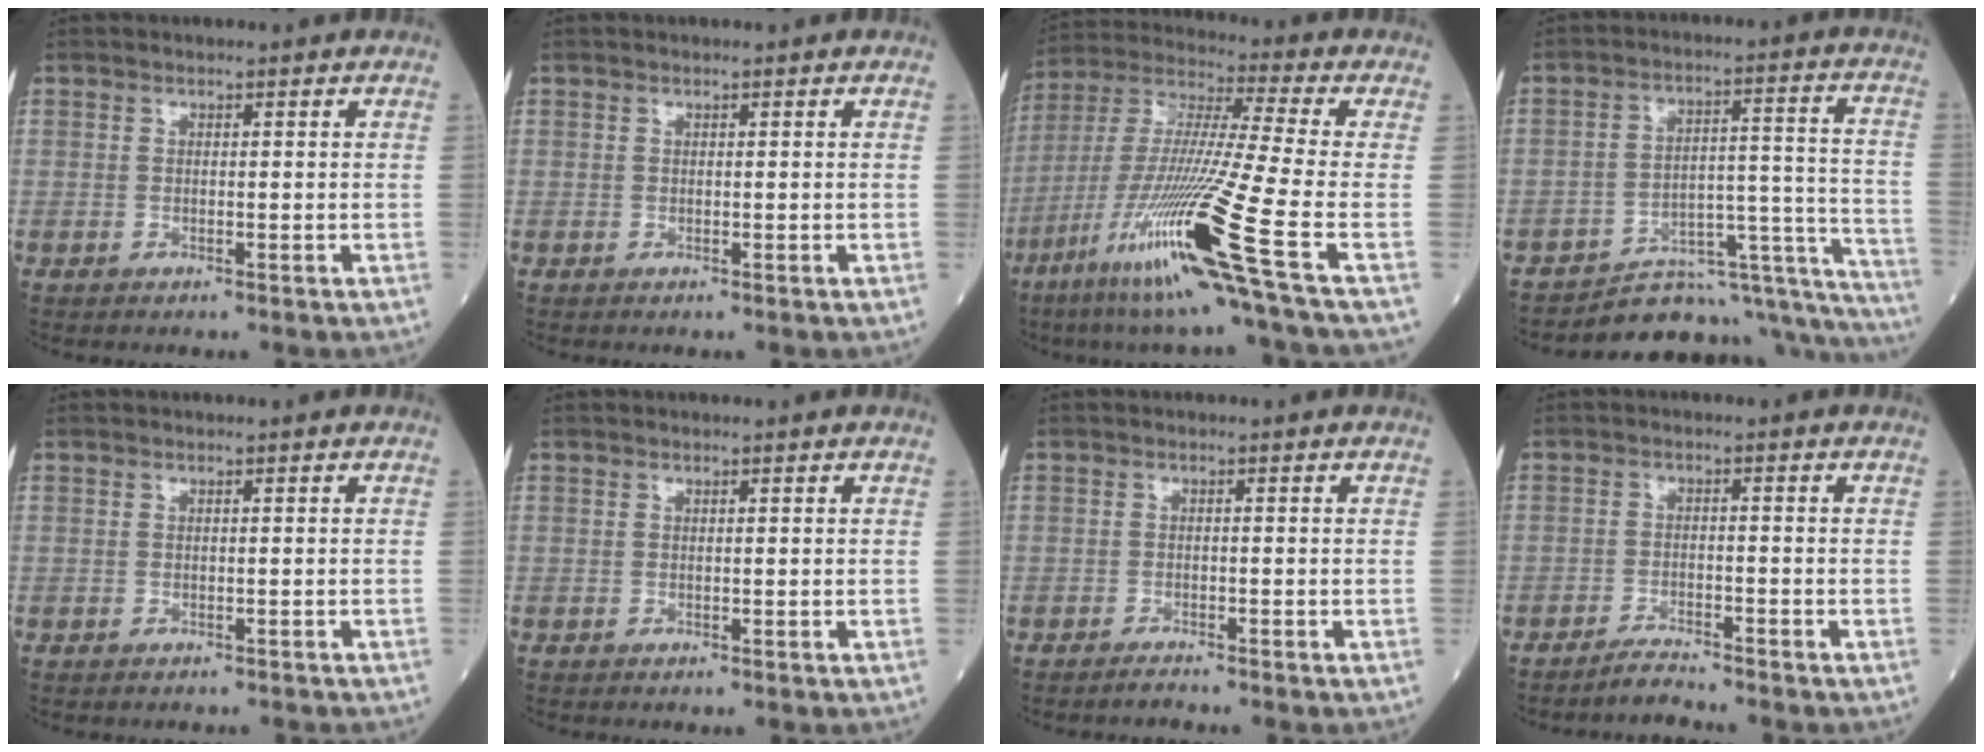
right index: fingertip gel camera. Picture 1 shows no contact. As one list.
[{"total": 0.0}, {"total": 21.1, "force": [-9.6, -1.8, 18.8], "torque": [-0.387, -0.044, -0.186]}, {"total": 19.4, "force": [-18.3, 3.8, 5.3], "torque": [-0.006, 0.062, -0.243]}, {"total": 1.1, "force": [-1.0, 0.3, 0.1], "torque": [-0.005, -0.001, -0.016]}, {"total": 0.0}, {"total": 1.0, "force": [-1.0, -0.1, 0.1], "torque": [-0.005, -0.003, -0.014]}, {"total": 2.6, "force": [-2.6, -0.6, 0.2], "torque": [-0.006, -0.015, -0.045]}]